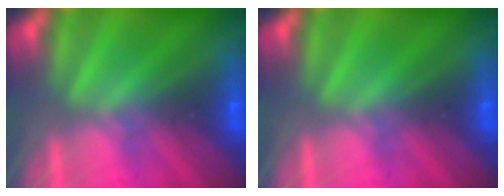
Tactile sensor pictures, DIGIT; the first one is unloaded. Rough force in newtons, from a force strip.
{"total": 0.0}